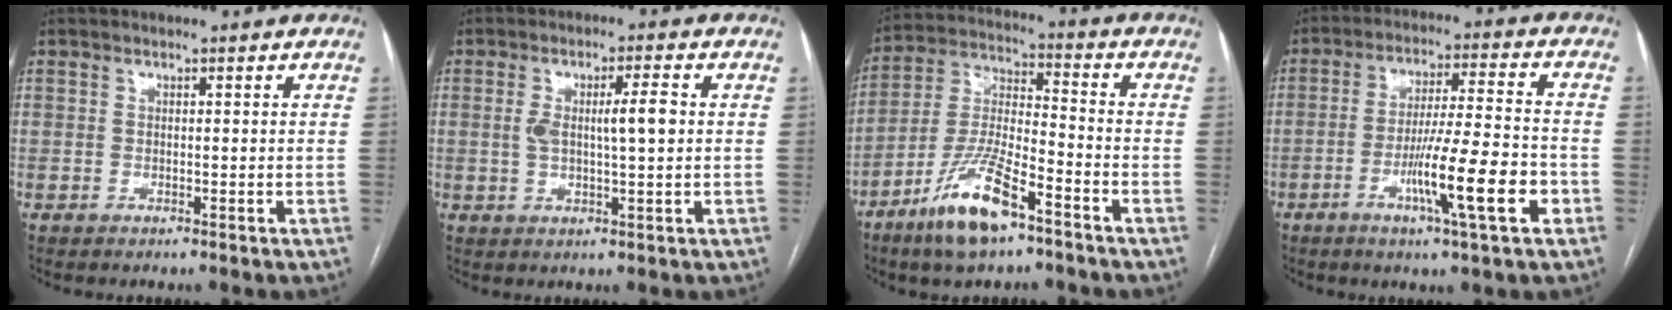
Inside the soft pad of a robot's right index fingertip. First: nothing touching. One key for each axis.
{"total": 5.8, "fx": 0.6, "fy": 0.8, "fz": 5.7, "tx": -0.100, "ty": 0.008, "tz": 0.011}
{"total": 12.8, "fx": -7.9, "fy": 2.8, "fz": 9.6, "tx": -0.203, "ty": -0.015, "tz": -0.149}
{"total": 11.5, "fx": -4.4, "fy": 0.0, "fz": 10.7, "tx": -0.179, "ty": -0.007, "tz": -0.073}